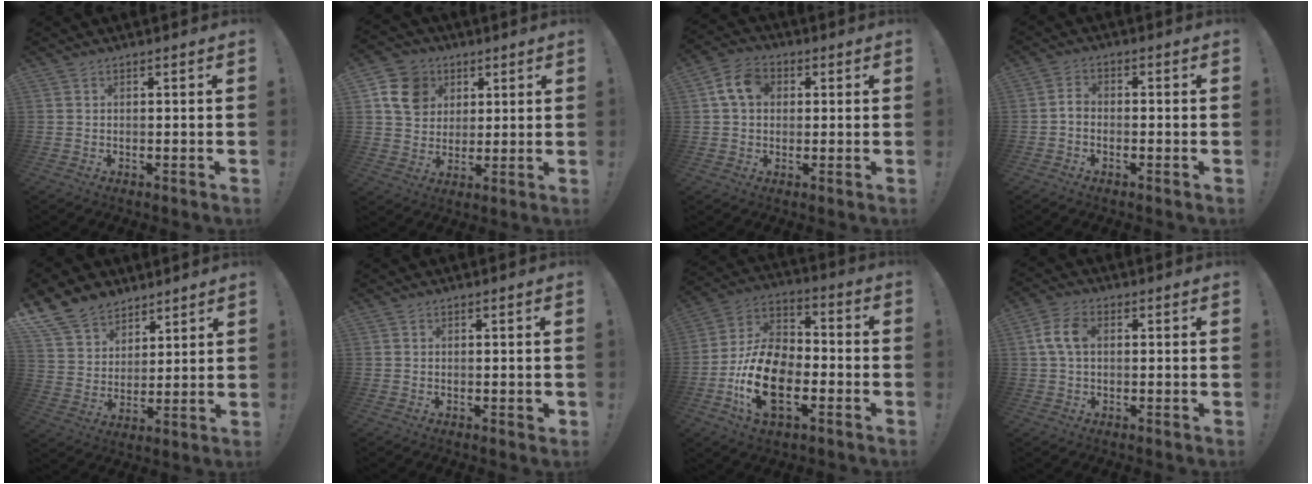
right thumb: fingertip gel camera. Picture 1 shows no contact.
{"total": 12.1, "force": [4.6, 10.2, 4.5], "torque": [-0.063, -0.016, 0.094]}
{"total": 9.2, "force": [2.3, 6.9, 5.6], "torque": [-0.087, 0.012, 0.047]}
{"total": 2.5, "force": [-1.5, 1.4, 1.5], "torque": [-0.026, 0.011, -0.026]}
{"total": 12.5, "force": [9.1, 8.0, 3.0], "torque": [-0.055, -0.066, 0.178]}
{"total": 0.7, "force": [0.1, 0.5, 0.6], "torque": [-0.003, 0.000, 0.000]}
{"total": 21.7, "force": [-7.1, 12.9, 16.0], "torque": [-0.305, 0.036, -0.115]}
{"total": 7.2, "force": [1.1, 4.4, 5.6], "torque": [-0.107, 0.007, 0.019]}